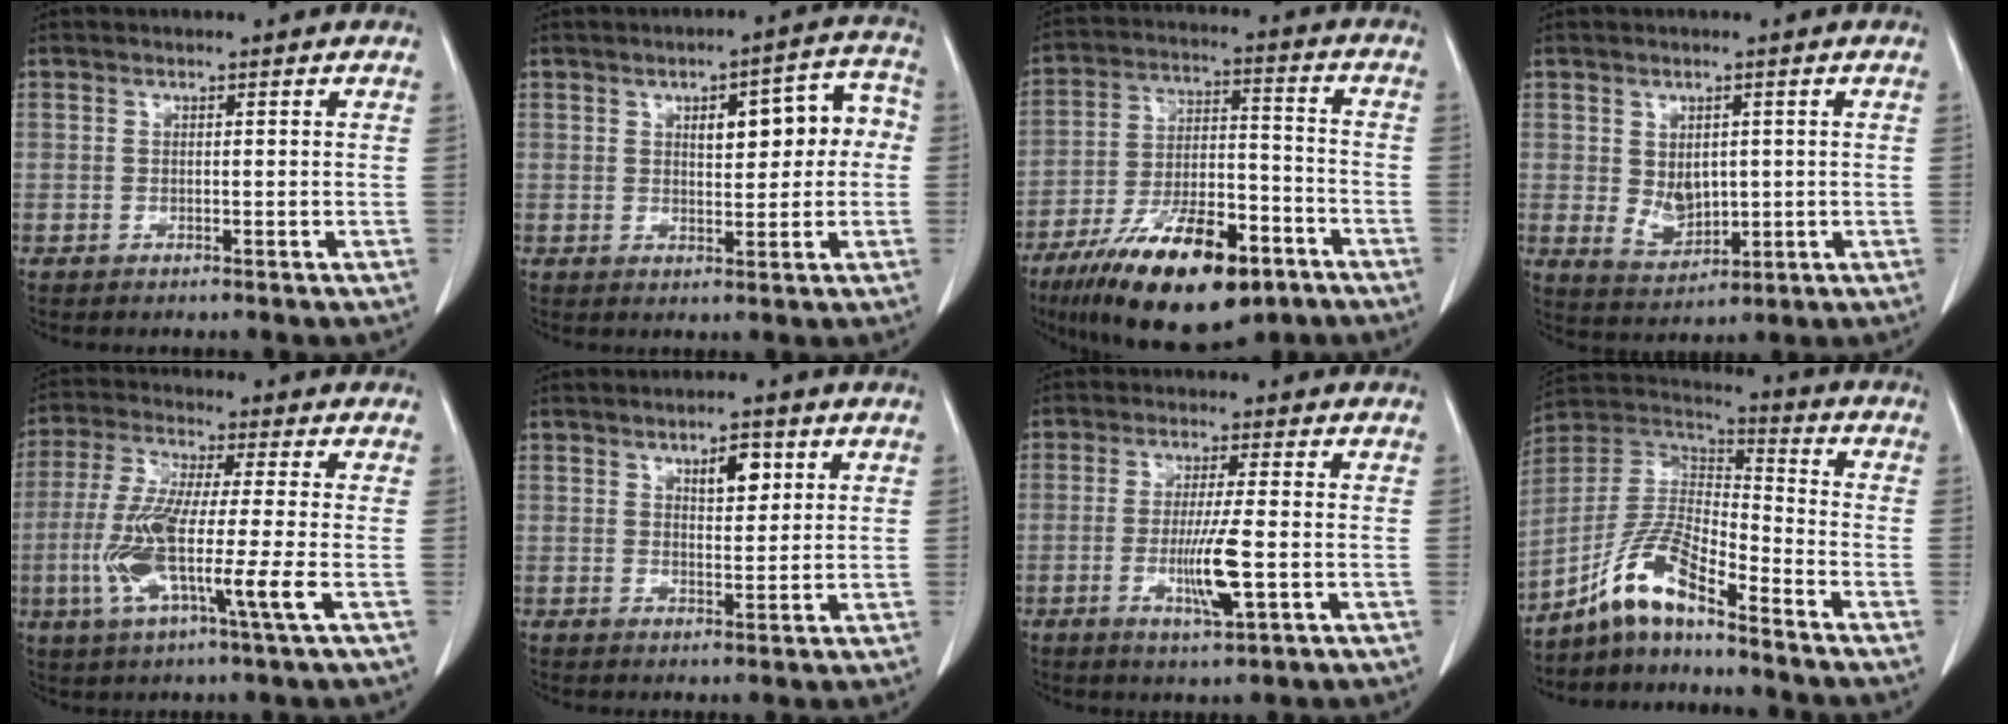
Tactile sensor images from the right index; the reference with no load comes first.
{"total": 8.5, "force": [1.3, 3.4, 7.7], "torque": [-0.093, 0.036, 0.019]}
{"total": 19.3, "force": [-12.0, 6.4, 13.7], "torque": [-0.233, -0.006, -0.200]}
{"total": 5.2, "force": [0.5, 3.6, 3.7], "torque": [-0.065, -0.002, 0.028]}
{"total": 12.8, "force": [-2.8, 0.3, 12.5], "torque": [-0.249, -0.016, -0.059]}
{"total": 4.4, "force": [2.0, 1.8, 3.5], "torque": [-0.055, 0.000, 0.033]}
{"total": 7.3, "force": [-1.7, 0.1, 7.1], "torque": [-0.127, -0.015, -0.028]}
{"total": 10.2, "force": [-7.7, 1.6, 6.5], "torque": [-0.147, 0.018, -0.149]}